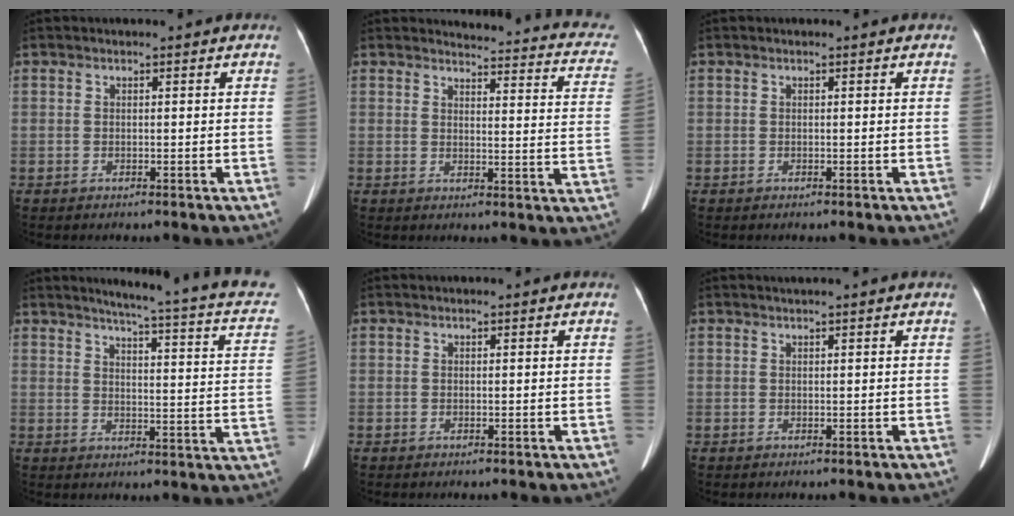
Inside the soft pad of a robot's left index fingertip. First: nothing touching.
{"total": 16.6, "force": [15.4, 3.3, 5.1], "torque": [-0.029, -0.058, 0.135]}
{"total": 0.0}
{"total": 18.7, "force": [15.6, 0.9, 10.3], "torque": [-0.137, -0.048, 0.161]}
{"total": 0.0}
{"total": 1.2, "force": [1.0, -0.3, 0.6], "torque": [-0.013, 0.009, 0.025]}